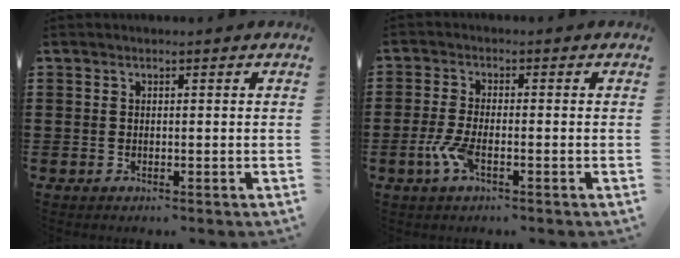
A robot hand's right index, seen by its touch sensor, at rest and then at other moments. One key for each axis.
{"total": 4.0, "fx": -1.9, "fy": 1.0, "fz": 3.5, "tx": -0.085, "ty": -0.008, "tz": -0.041}